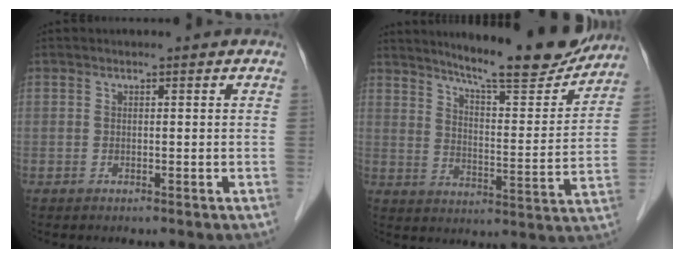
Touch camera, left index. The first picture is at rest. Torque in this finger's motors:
{"motor_torque": [0.49, -0.26, 0.54, 0.12]}